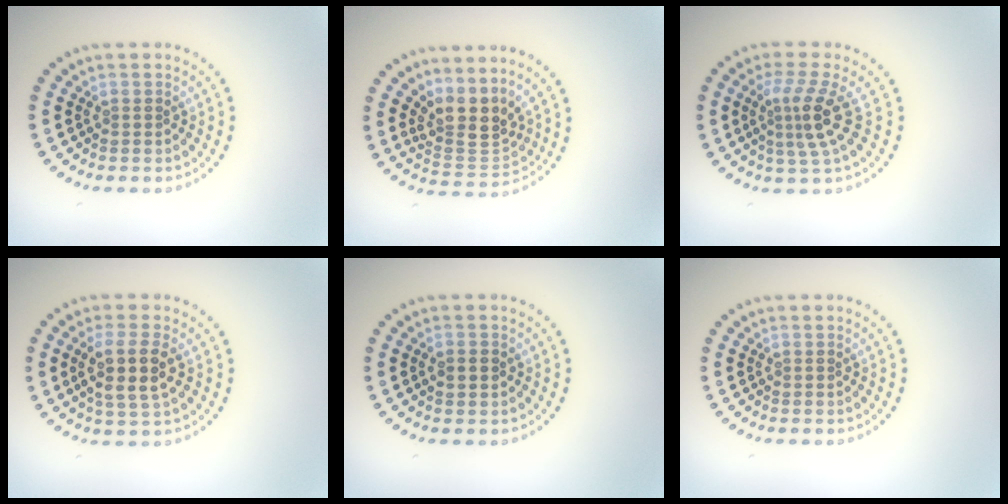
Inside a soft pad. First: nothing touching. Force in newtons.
{"total": 3.9, "press": 3.0, "slide": 2.5}
{"total": 3.5, "press": 2.7, "slide": 2.2}
{"total": 3.7, "press": 3.5, "slide": 1.3}
{"total": 1.9, "press": 1.9, "slide": 0.1}
{"total": 0.0}